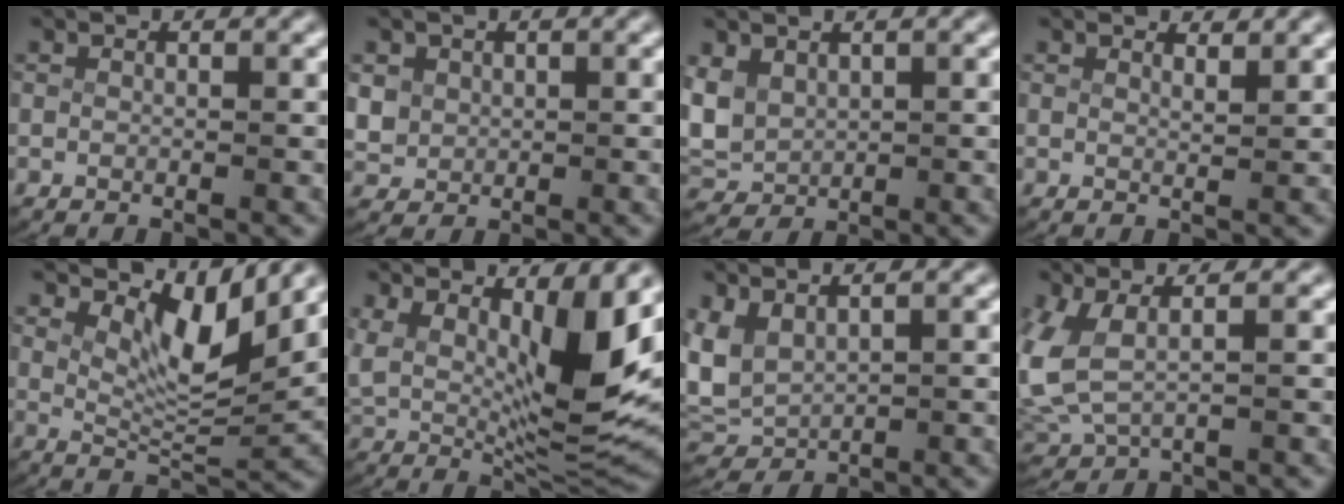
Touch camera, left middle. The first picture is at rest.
{"total": 3.2, "force": [0.4, 2.9, 1.2], "torque": [-0.047, -0.015, 0.019]}
{"total": 5.0, "force": [0.5, 4.5, 2.2], "torque": [-0.086, -0.020, 0.022]}
{"total": 1.6, "force": [1.5, -0.2, 0.3], "torque": [-0.004, -0.012, 0.029]}
{"total": 6.0, "force": [3.2, 1.7, 4.8], "torque": [-0.081, -0.015, 0.059]}
{"total": 11.0, "force": [3.2, 5.7, 8.9], "torque": [-0.165, -0.026, 0.059]}
{"total": 6.6, "force": [0.1, 5.8, 3.0], "torque": [-0.116, -0.028, 0.014]}
{"total": 6.7, "force": [1.0, 5.2, 4.1], "torque": [-0.124, -0.007, 0.022]}